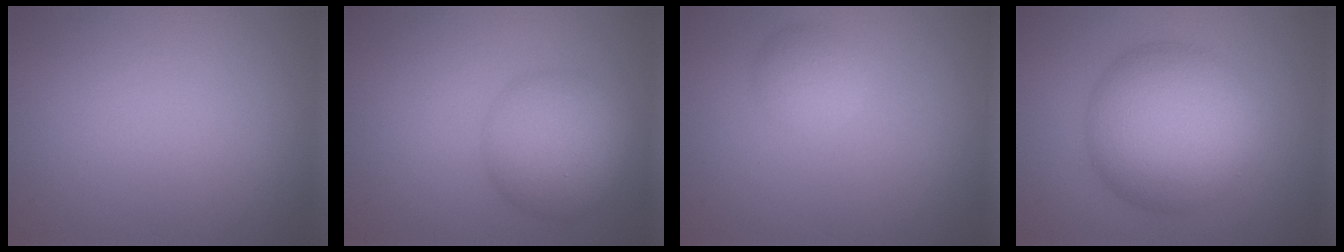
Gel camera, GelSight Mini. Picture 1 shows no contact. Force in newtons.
{"total": 6.1, "press": 6.1, "slide": 0.2}
{"total": 2.1, "press": 2.1, "slide": 0.1}
{"total": 10.3, "press": 10.3, "slide": 0.1}